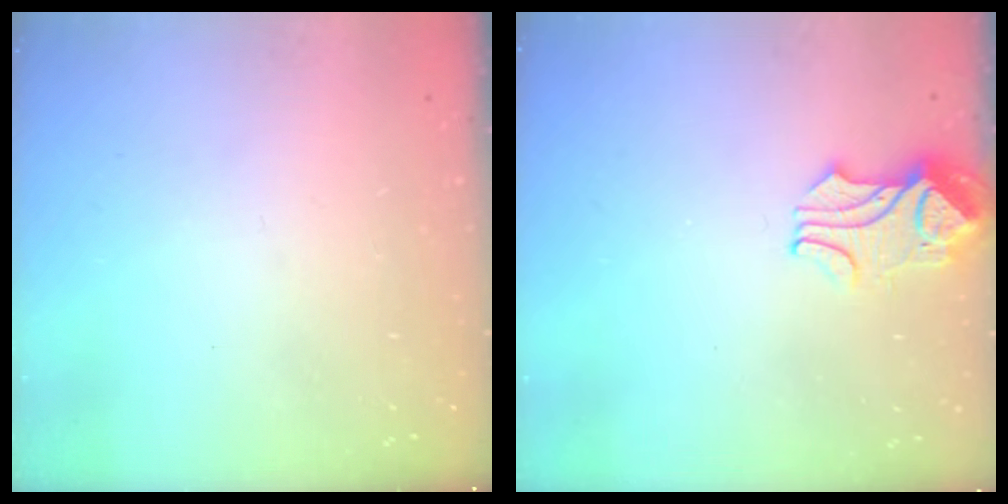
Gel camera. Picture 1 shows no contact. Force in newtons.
{"total": 2.3, "press": 2.3, "slide": 0.5}